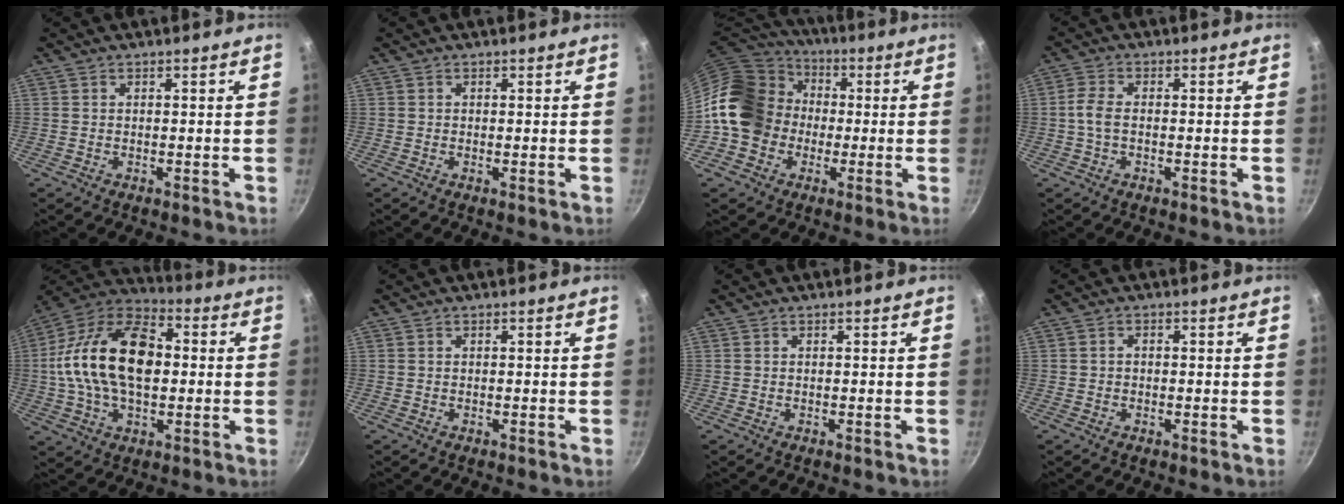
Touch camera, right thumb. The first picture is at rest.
{"total": 0.0}
{"total": 17.6, "force": [-0.9, 15.2, 9.0], "torque": [-0.140, 0.050, -0.023]}
{"total": 3.7, "force": [-0.4, 2.1, 3.1], "torque": [-0.072, 0.012, -0.015]}
{"total": 22.2, "force": [1.0, 13.4, 17.7], "torque": [-0.305, 0.032, 0.001]}
{"total": 0.0}
{"total": 0.0}
{"total": 1.0, "force": [-0.2, 0.8, 0.6], "torque": [-0.010, 0.006, -0.003]}